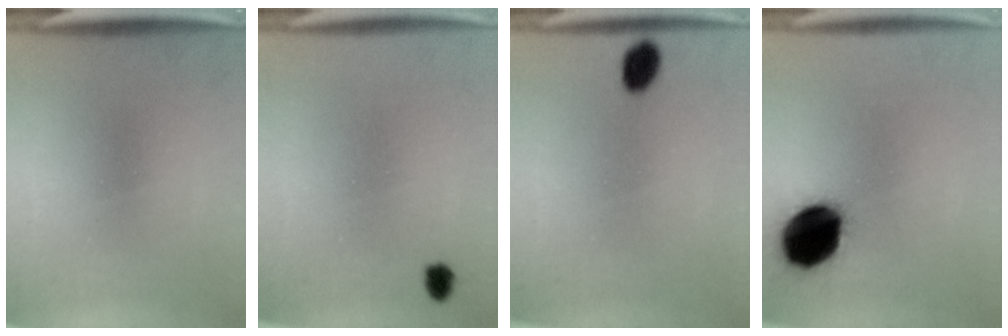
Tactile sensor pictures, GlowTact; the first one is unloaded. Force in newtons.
{"total": 1.8}
{"total": 2.3}
{"total": 18.2}